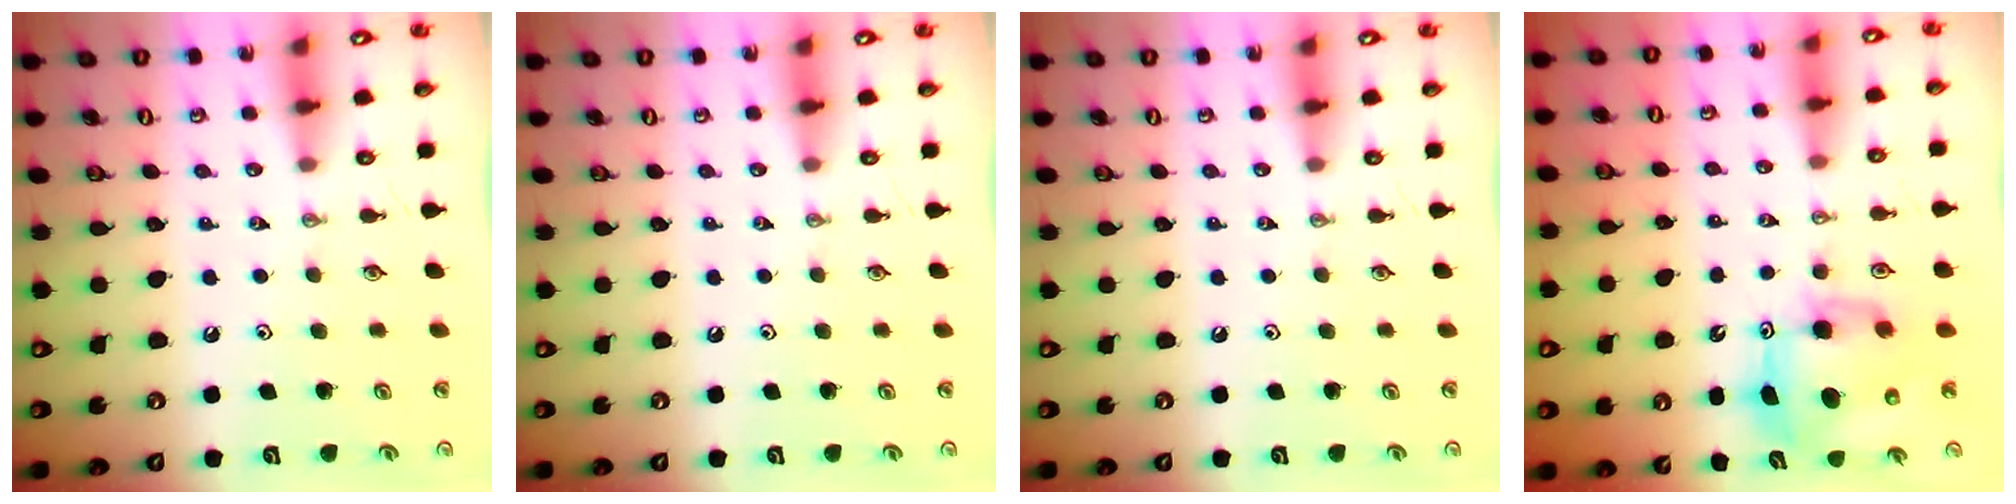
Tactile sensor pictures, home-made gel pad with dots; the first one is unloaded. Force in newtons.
{"total": 0.0}
{"total": 0.0}
{"total": 8.6, "press": 8.6, "slide": 1.0}